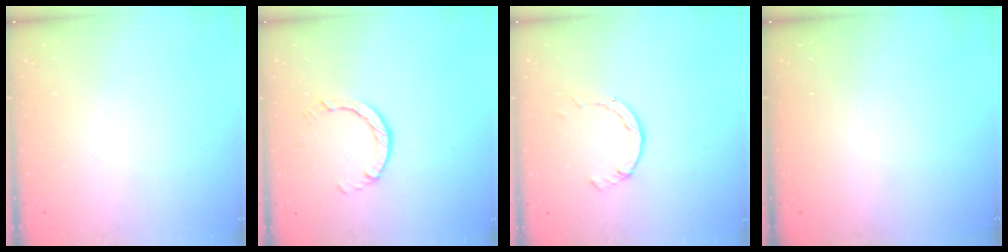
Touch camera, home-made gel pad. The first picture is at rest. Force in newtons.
{"total": 2.9, "press": 2.9, "slide": 0.5}
{"total": 2.3, "press": 2.3, "slide": 0.3}
{"total": 0.0}